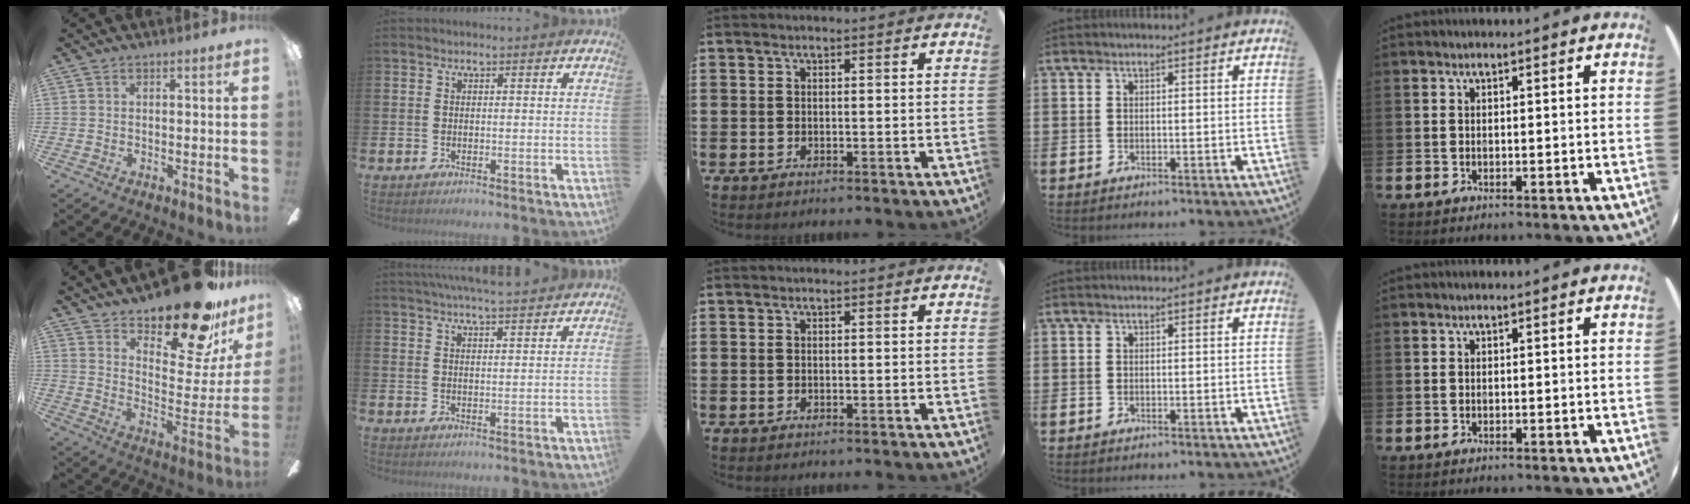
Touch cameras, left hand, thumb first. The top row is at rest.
{"thumb": {"total": 21.8, "force": [17.2, 6.9, 11.4], "torque": [-0.148, -0.120, 0.284]}, "index": {"total": 4.7, "force": [4.5, -0.2, 1.1], "torque": [-0.032, -0.015, 0.083]}}